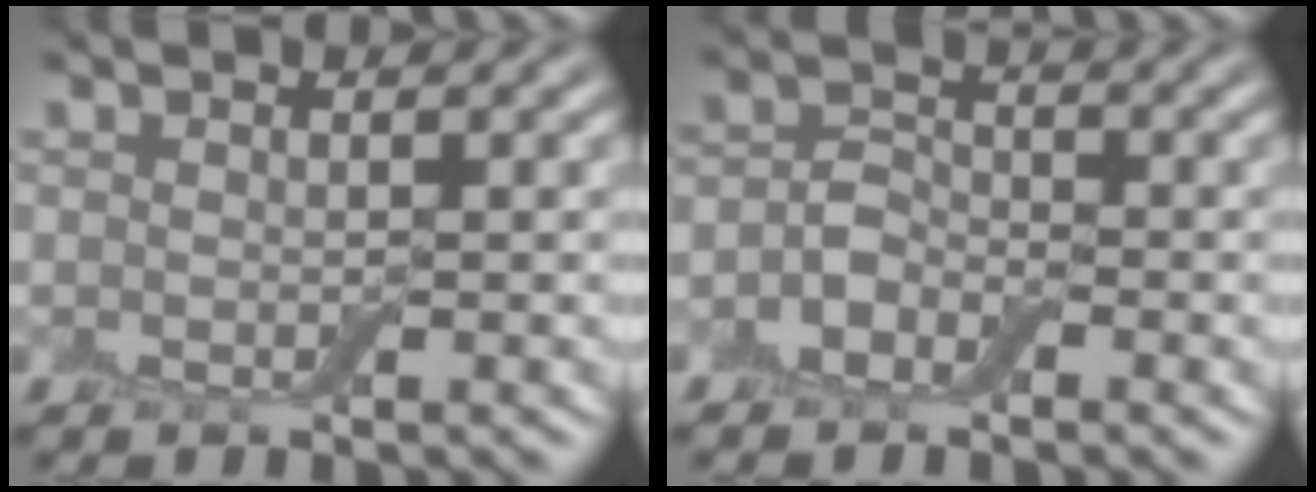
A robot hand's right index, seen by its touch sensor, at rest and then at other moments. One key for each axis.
{"total": 2.1, "fx": -1.5, "fy": 1.4, "fz": 0.8, "tx": -0.013, "ty": 0.009, "tz": -0.033}